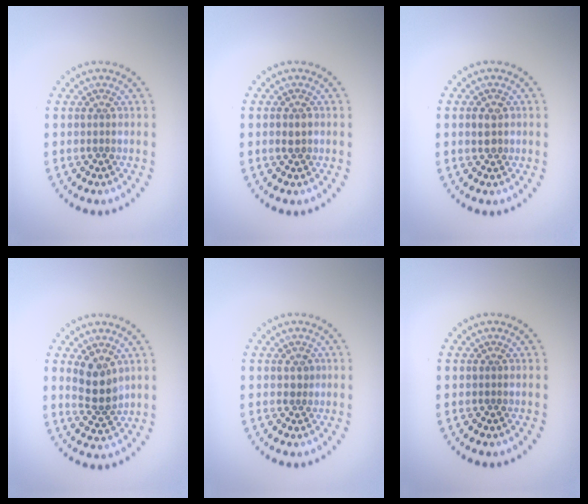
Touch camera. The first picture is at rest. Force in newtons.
{"total": 1.1, "press": 1.1, "slide": 0.1}
{"total": 1.5, "press": 1.4, "slide": 0.5}
{"total": 3.6, "press": 3.4, "slide": 1.4}
{"total": 1.1, "press": 0.9, "slide": 0.5}
{"total": 0.0}